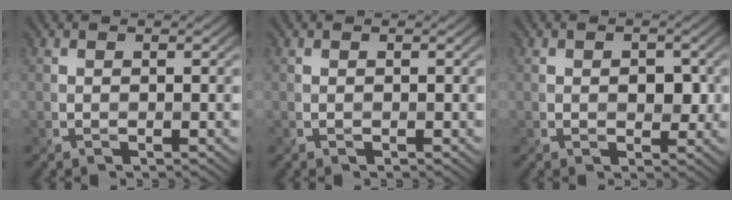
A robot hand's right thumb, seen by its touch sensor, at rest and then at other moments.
{"total": 0.0}
{"total": 2.3, "force": [0.1, 1.7, 1.4], "torque": [-0.030, -0.005, 0.006]}